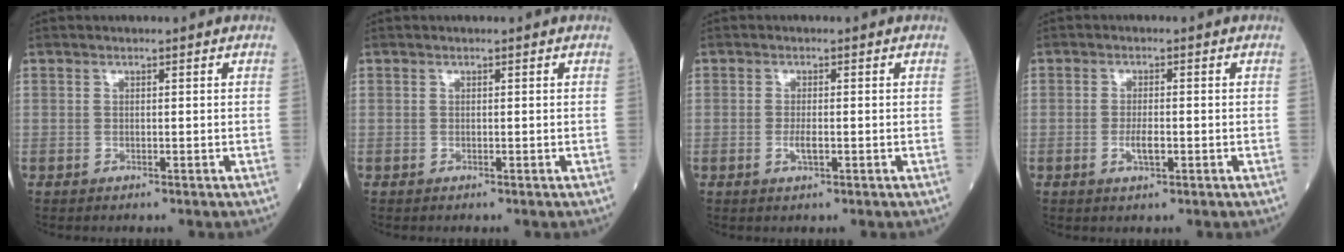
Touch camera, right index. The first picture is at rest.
{"total": 0.0}
{"total": 1.9, "force": [-0.5, 0.4, 1.8], "torque": [-0.035, -0.001, -0.007]}
{"total": 2.7, "force": [-0.8, 0.7, 2.4], "torque": [-0.049, 0.001, -0.011]}